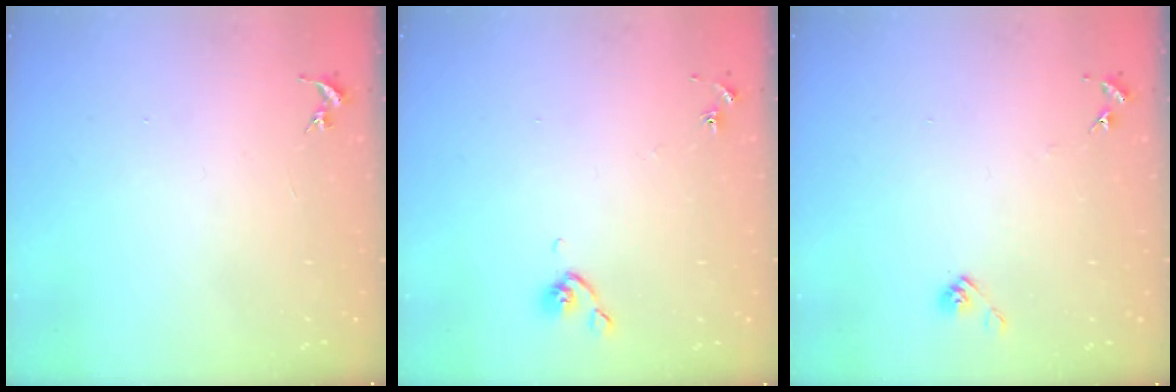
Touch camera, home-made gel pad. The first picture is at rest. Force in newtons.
{"total": 5.9, "press": 5.8, "slide": 0.8}
{"total": 6.2, "press": 6.2, "slide": 0.5}